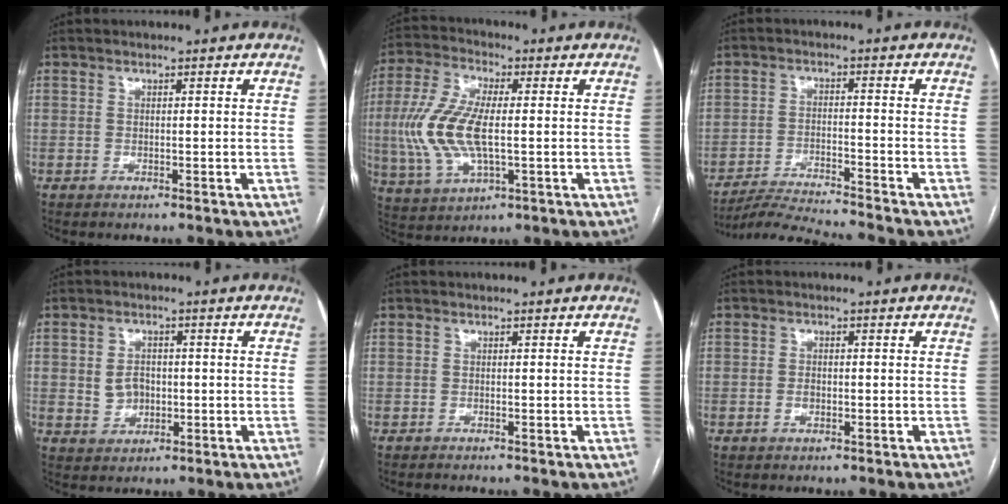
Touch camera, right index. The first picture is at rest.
{"total": 12.4, "force": [-0.6, 4.6, 11.5], "torque": [-0.269, 0.003, -0.008]}
{"total": 9.2, "force": [-8.7, -2.1, 2.1], "torque": [-0.025, -0.013, -0.155]}
{"total": 4.1, "force": [-0.1, 3.4, 2.2], "torque": [-0.038, 0.008, 0.005]}
{"total": 1.0, "force": [-0.9, -0.1, 0.4], "torque": [-0.006, 0.000, -0.013]}
{"total": 1.7, "force": [-0.5, 1.1, 1.3], "torque": [-0.024, 0.002, -0.007]}